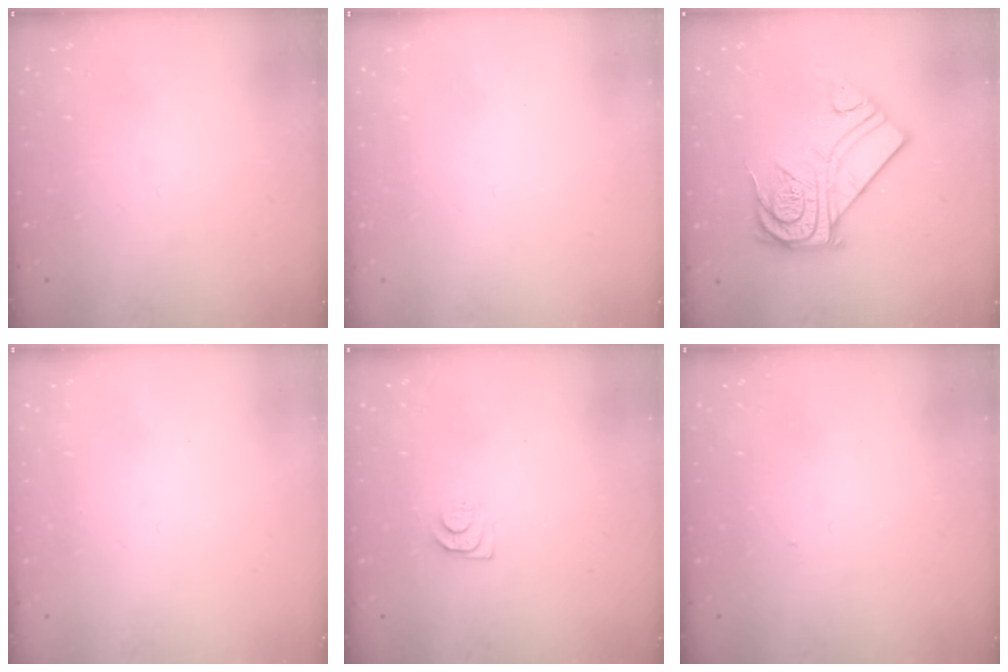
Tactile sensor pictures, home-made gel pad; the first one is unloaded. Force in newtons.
{"total": 1.5, "press": 1.5, "slide": 0.1}
{"total": 16.6, "press": 16.5, "slide": 1.4}
{"total": 1.7, "press": 1.6, "slide": 0.1}
{"total": 4.6, "press": 4.6, "slide": 0.7}
{"total": 3.1, "press": 3.1, "slide": 0.5}